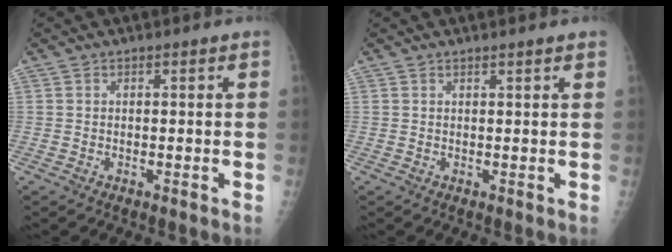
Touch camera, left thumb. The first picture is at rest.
{"total": 1.7, "force": [1.4, 0.1, 0.9], "torque": [-0.006, 0.002, 0.018]}